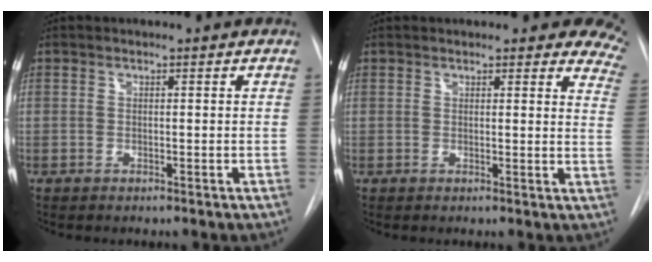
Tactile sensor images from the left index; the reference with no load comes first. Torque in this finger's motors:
{"motor_torque": [0.76, -1.37, -0.14, 0.02]}